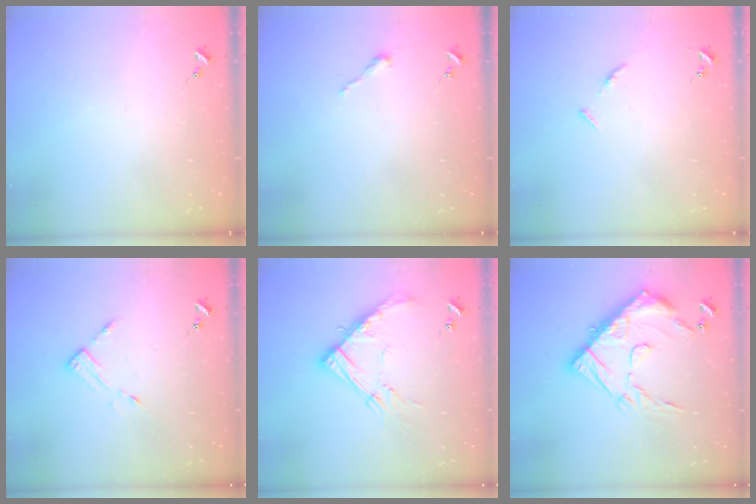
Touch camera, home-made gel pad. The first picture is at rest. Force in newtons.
{"total": 2.5, "press": 2.5, "slide": 0.2}
{"total": 4.5, "press": 4.4, "slide": 0.5}
{"total": 3.0, "press": 3.0, "slide": 0.3}
{"total": 15.1, "press": 15.1, "slide": 1.5}
{"total": 20.3, "press": 20.3, "slide": 1.1}